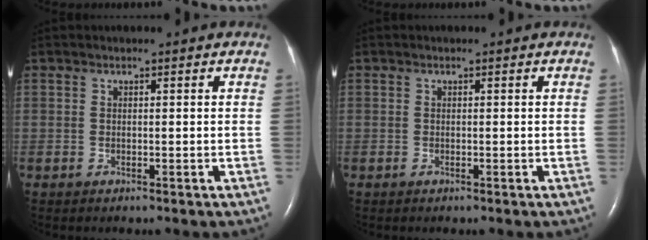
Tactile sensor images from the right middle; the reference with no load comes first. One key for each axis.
{"total": 0.0}